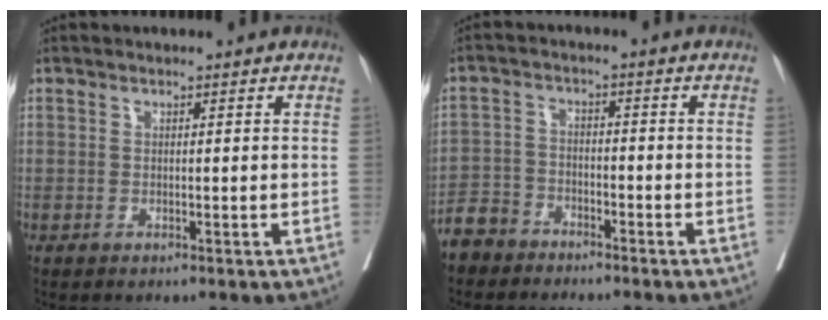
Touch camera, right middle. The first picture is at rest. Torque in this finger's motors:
{"motor_torque": [0.35, -0.32, 0.06, 0.00]}